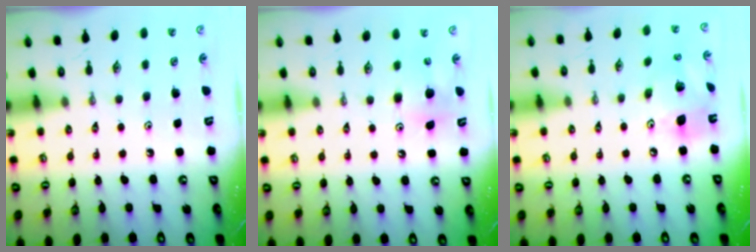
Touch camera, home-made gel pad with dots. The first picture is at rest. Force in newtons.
{"total": 6.3, "press": 6.2, "slide": 0.6}
{"total": 13.5, "press": 13.2, "slide": 3.1}